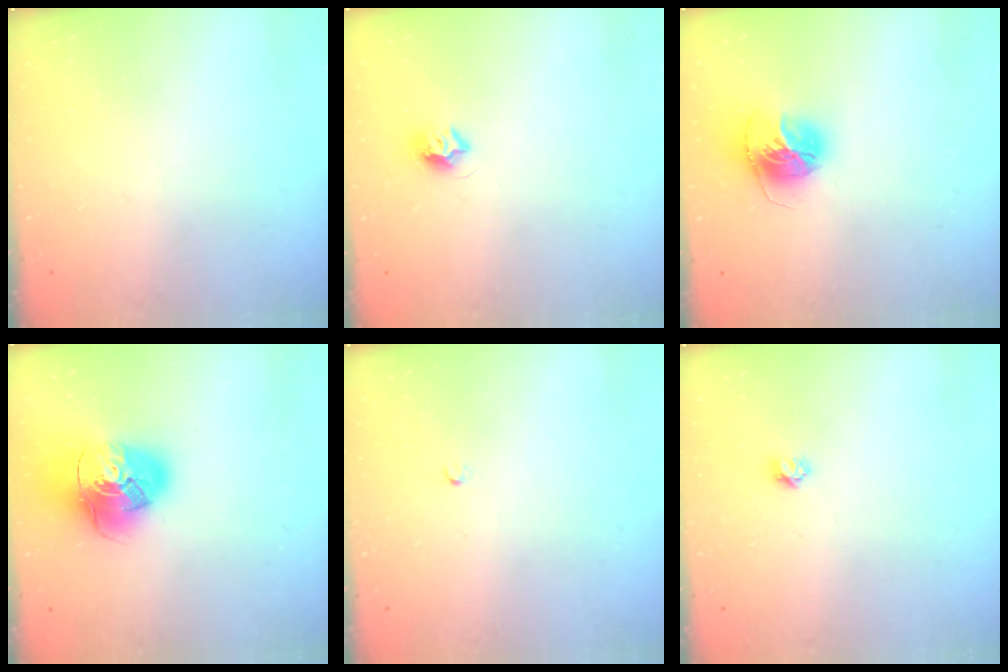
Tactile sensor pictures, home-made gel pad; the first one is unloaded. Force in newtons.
{"total": 7.4, "press": 7.4, "slide": 0.4}
{"total": 14.3, "press": 14.3, "slide": 1.5}
{"total": 18.0, "press": 17.8, "slide": 2.8}
{"total": 2.0, "press": 2.0, "slide": 0.3}
{"total": 3.4, "press": 3.4, "slide": 0.4}